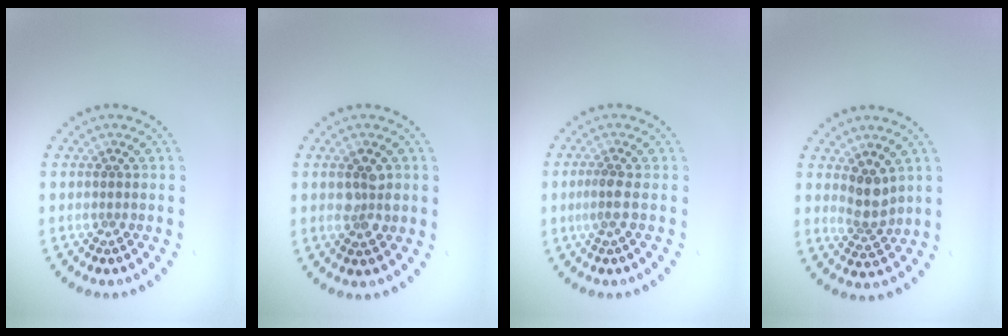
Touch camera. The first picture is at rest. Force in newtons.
{"total": 2.7, "press": 2.7, "slide": 0.3}
{"total": 1.8, "press": 1.4, "slide": 1.2}
{"total": 2.7, "press": 2.2, "slide": 1.5}